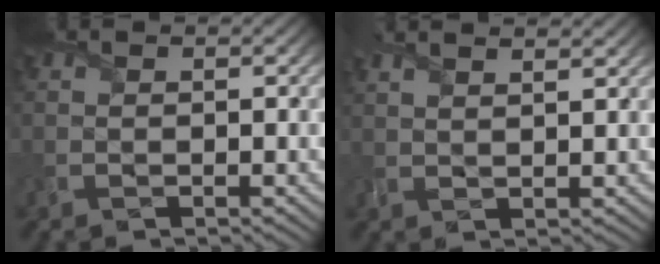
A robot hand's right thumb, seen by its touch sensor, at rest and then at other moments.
{"total": 4.2, "force": [3.2, 0.7, 2.6], "torque": [-0.039, 0.011, 0.037]}